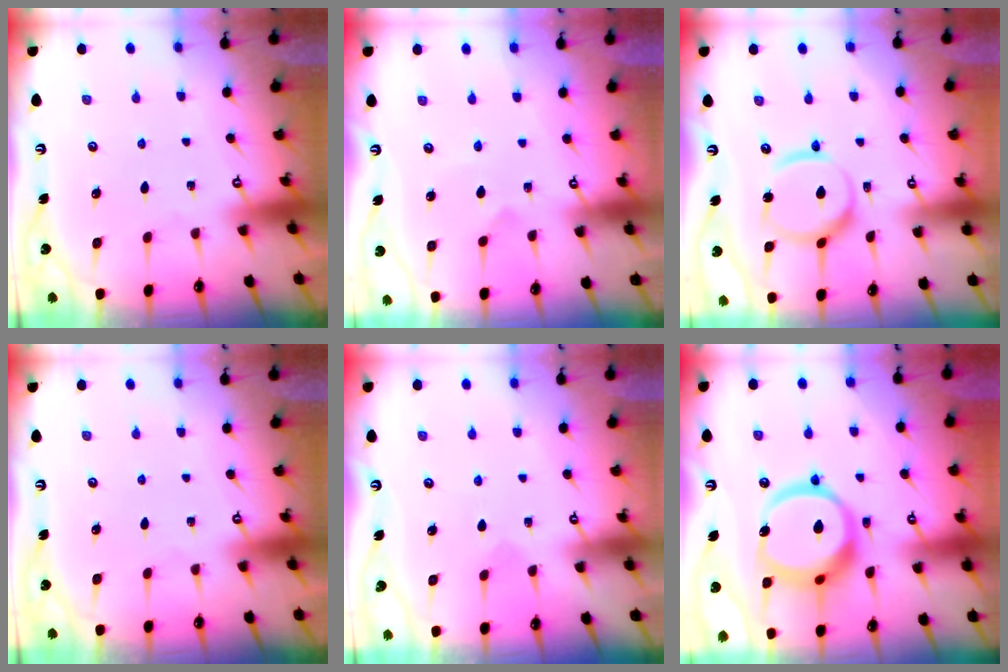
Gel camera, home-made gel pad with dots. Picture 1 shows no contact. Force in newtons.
{"total": 1.7, "press": 1.6, "slide": 0.5}
{"total": 12.8, "press": 12.7, "slide": 1.4}
{"total": 0.0}
{"total": 2.1, "press": 2.1, "slide": 0.3}
{"total": 18.3, "press": 18.1, "slide": 2.1}